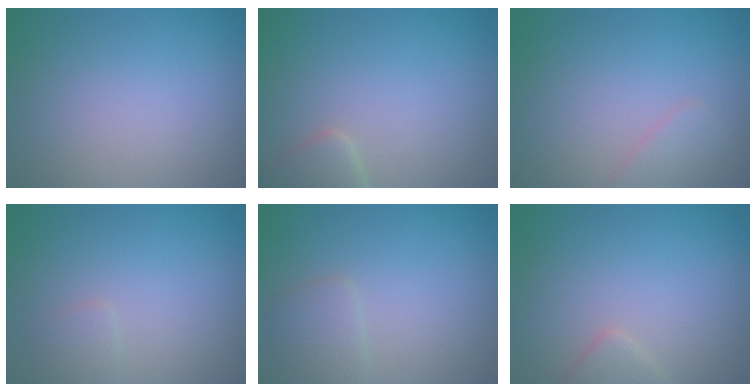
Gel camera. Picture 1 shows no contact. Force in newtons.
{"total": 2.5, "press": 2.5, "slide": 0.2}
{"total": 1.6, "press": 1.6, "slide": 0.1}
{"total": 1.0, "press": 1.0, "slide": 0.0}
{"total": 1.8, "press": 1.8, "slide": 0.0}
{"total": 1.6, "press": 1.6, "slide": 0.1}